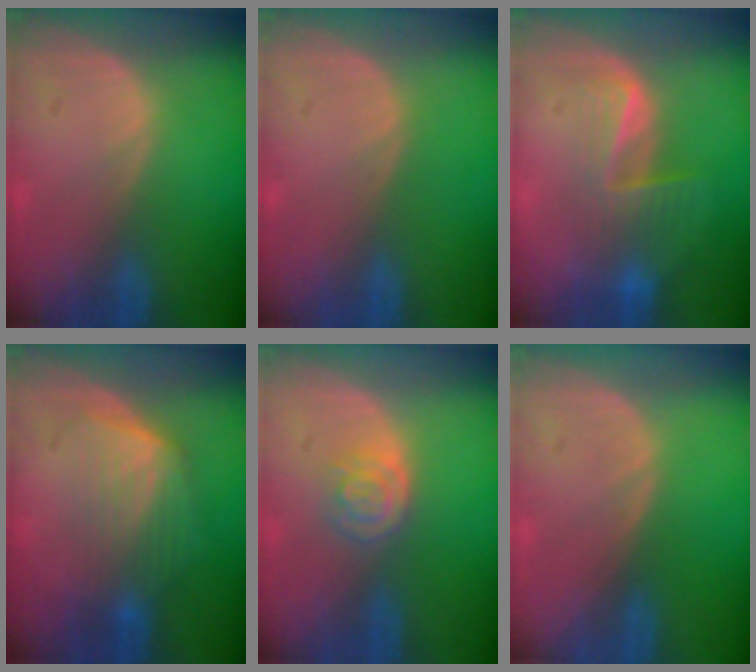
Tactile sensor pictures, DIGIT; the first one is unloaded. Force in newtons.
{"total": 0.0}
{"total": 6.4, "press": 6.2, "slide": 1.9}
{"total": 6.3, "press": 6.1, "slide": 1.6}
{"total": 3.3, "press": 3.3, "slide": 0.1}
{"total": 0.0}